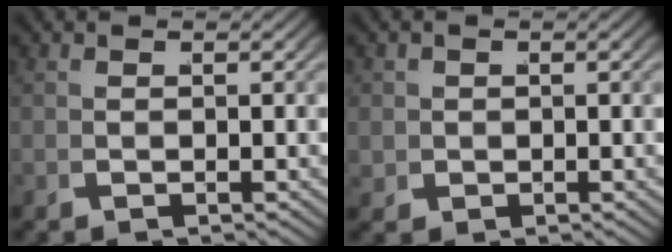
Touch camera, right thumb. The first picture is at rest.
{"total": 2.6, "force": [0.0, 2.3, 1.2], "torque": [-0.024, -0.011, 0.009]}